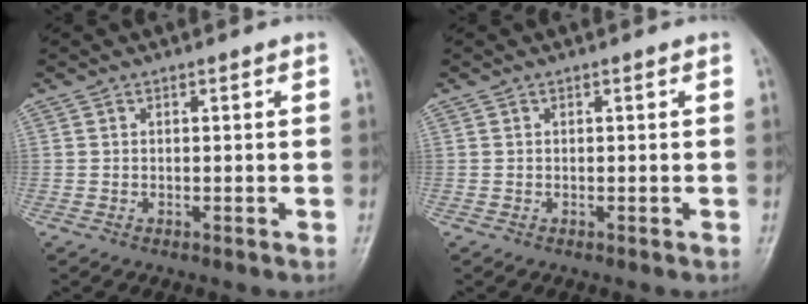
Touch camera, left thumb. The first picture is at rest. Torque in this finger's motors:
{"motor_torque": [0.00, 0.00, 0.00, 0.00, 0.00]}